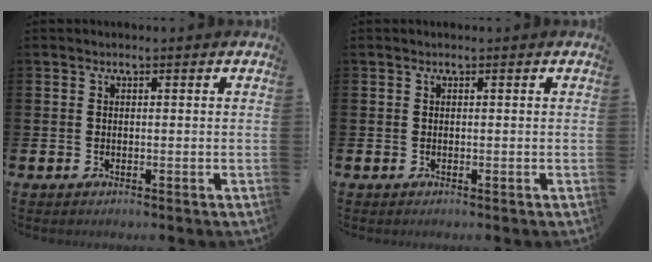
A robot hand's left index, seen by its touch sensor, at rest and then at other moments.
{"total": 0.0}